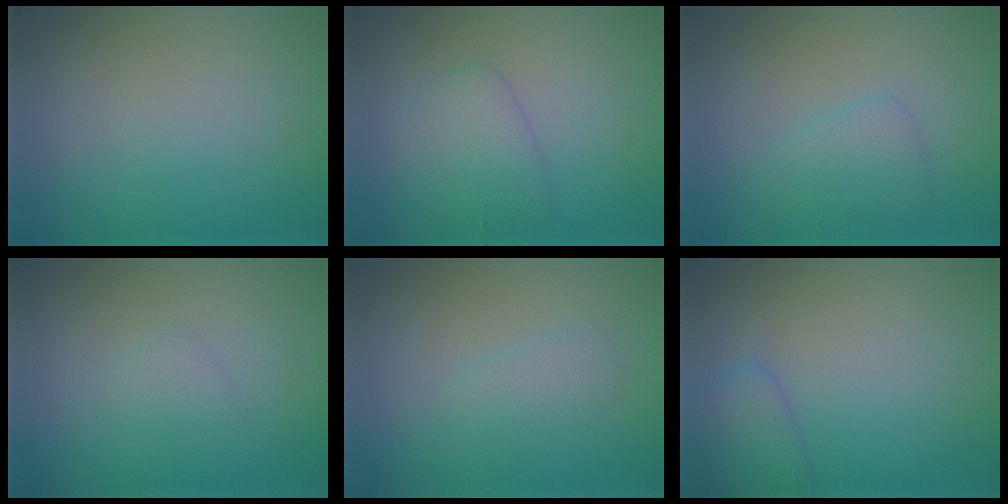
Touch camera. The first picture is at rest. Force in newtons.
{"total": 2.6, "press": 2.6, "slide": 0.1}
{"total": 1.8, "press": 1.8, "slide": 0.1}
{"total": 1.1, "press": 1.1, "slide": 0.0}
{"total": 1.4, "press": 1.4, "slide": 0.1}
{"total": 2.3, "press": 2.2, "slide": 0.2}